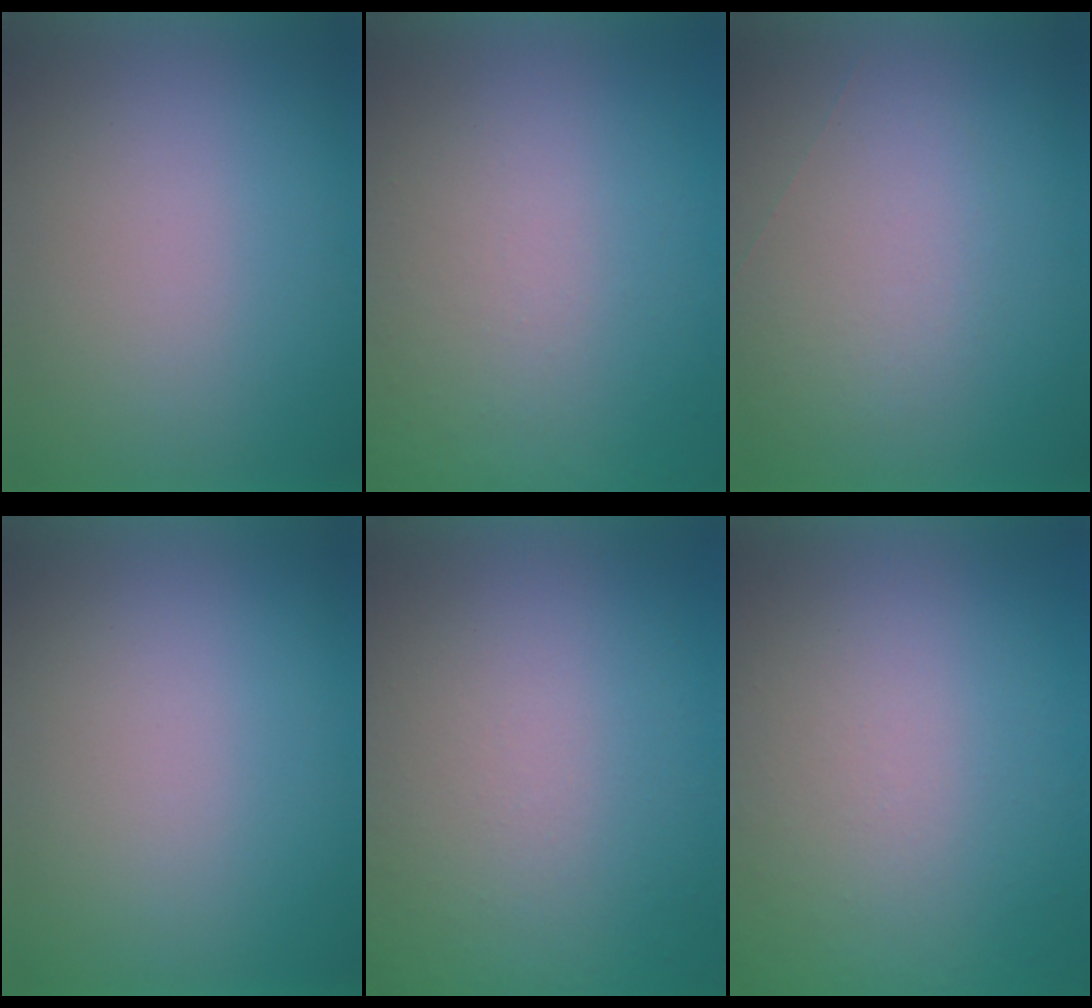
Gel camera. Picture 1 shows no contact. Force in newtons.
{"total": 8.3}
{"total": 1.0}
{"total": 0.0}
{"total": 8.4}
{"total": 8.7}